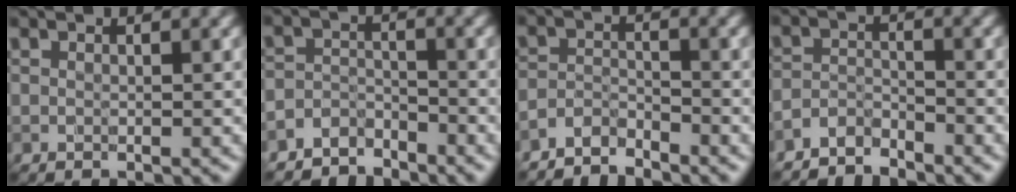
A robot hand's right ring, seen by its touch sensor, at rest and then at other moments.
{"total": 3.3, "force": [-3.1, 1.2, -0.1], "torque": [0.015, 0.004, -0.064]}
{"total": 2.7, "force": [-2.6, 0.3, 0.2], "torque": [-0.004, 0.000, -0.060]}
{"total": 2.9, "force": [-2.8, 0.6, 0.2], "torque": [-0.002, 0.001, -0.064]}